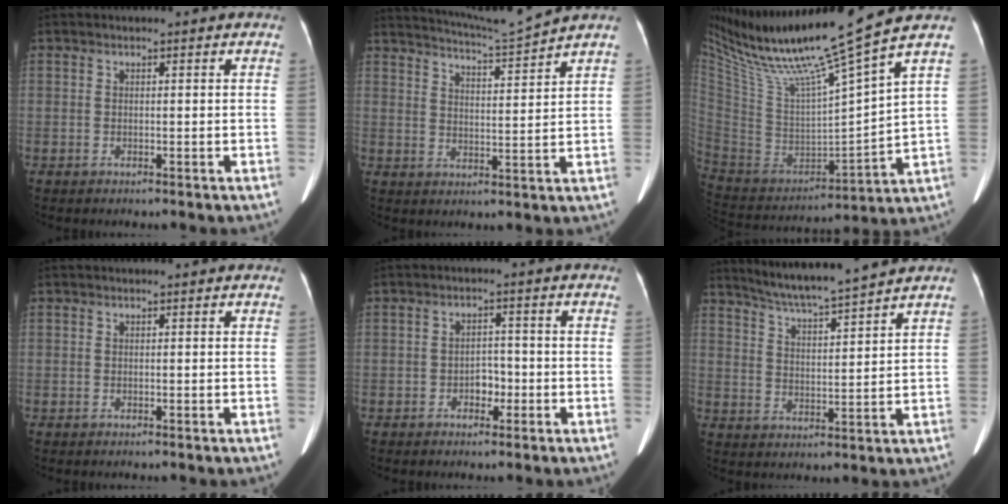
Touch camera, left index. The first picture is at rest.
{"total": 8.6, "force": [8.0, -2.7, 1.2], "torque": [-0.037, -0.032, 0.137]}
{"total": 20.1, "force": [15.7, -1.7, 12.4], "torque": [-0.221, -0.030, 0.289]}
{"total": 0.0}
{"total": 2.5, "force": [-1.1, 1.6, 1.5], "torque": [-0.017, 0.005, -0.020]}
{"total": 10.2, "force": [9.4, -1.2, 3.8], "torque": [-0.070, 0.005, 0.158]}